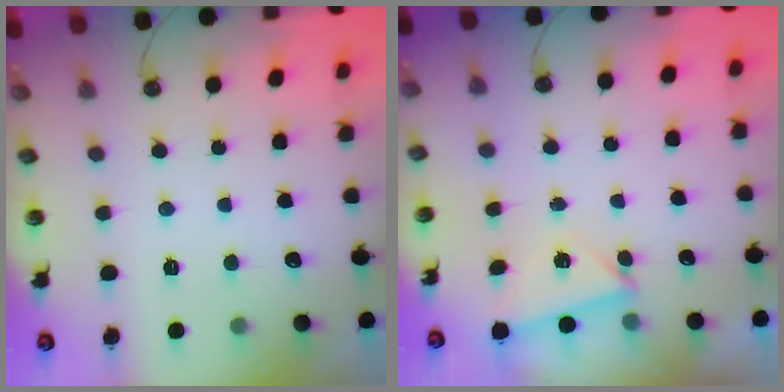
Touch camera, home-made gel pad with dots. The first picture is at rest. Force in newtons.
{"total": 2.9, "press": 2.8, "slide": 0.6}